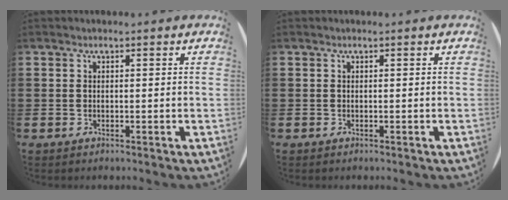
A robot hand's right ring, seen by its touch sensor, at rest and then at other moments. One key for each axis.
{"total": 0.0}